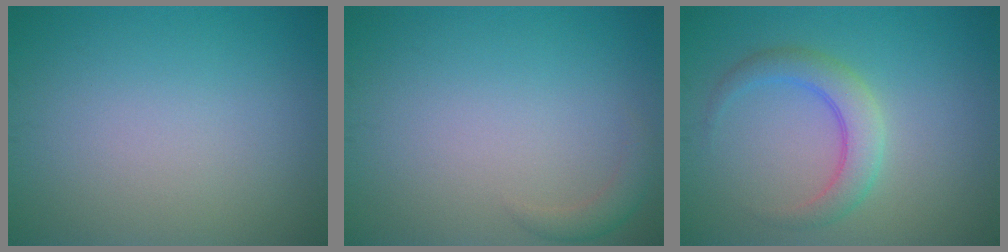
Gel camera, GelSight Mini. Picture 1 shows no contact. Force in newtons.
{"total": 1.5, "press": 1.5, "slide": 0.1}
{"total": 3.4, "press": 3.4, "slide": 0.1}